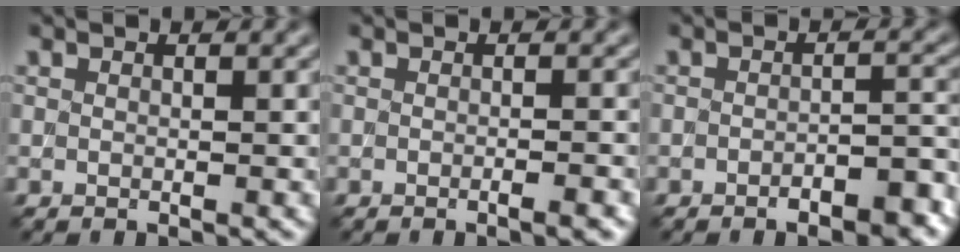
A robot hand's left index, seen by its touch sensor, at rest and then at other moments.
{"total": 2.1, "force": [-0.6, 0.8, 1.8], "torque": [-0.002, 0.004, -0.014]}
{"total": 4.3, "force": [-2.9, 1.2, 3.0], "torque": [-0.041, 0.004, -0.037]}